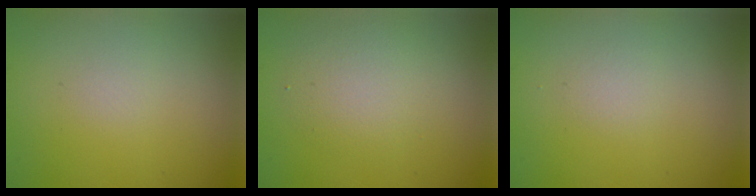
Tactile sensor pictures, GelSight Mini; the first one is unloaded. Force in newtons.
{"total": 2.4, "press": 2.4, "slide": 0.2}
{"total": 0.6, "press": 0.6, "slide": 0.0}